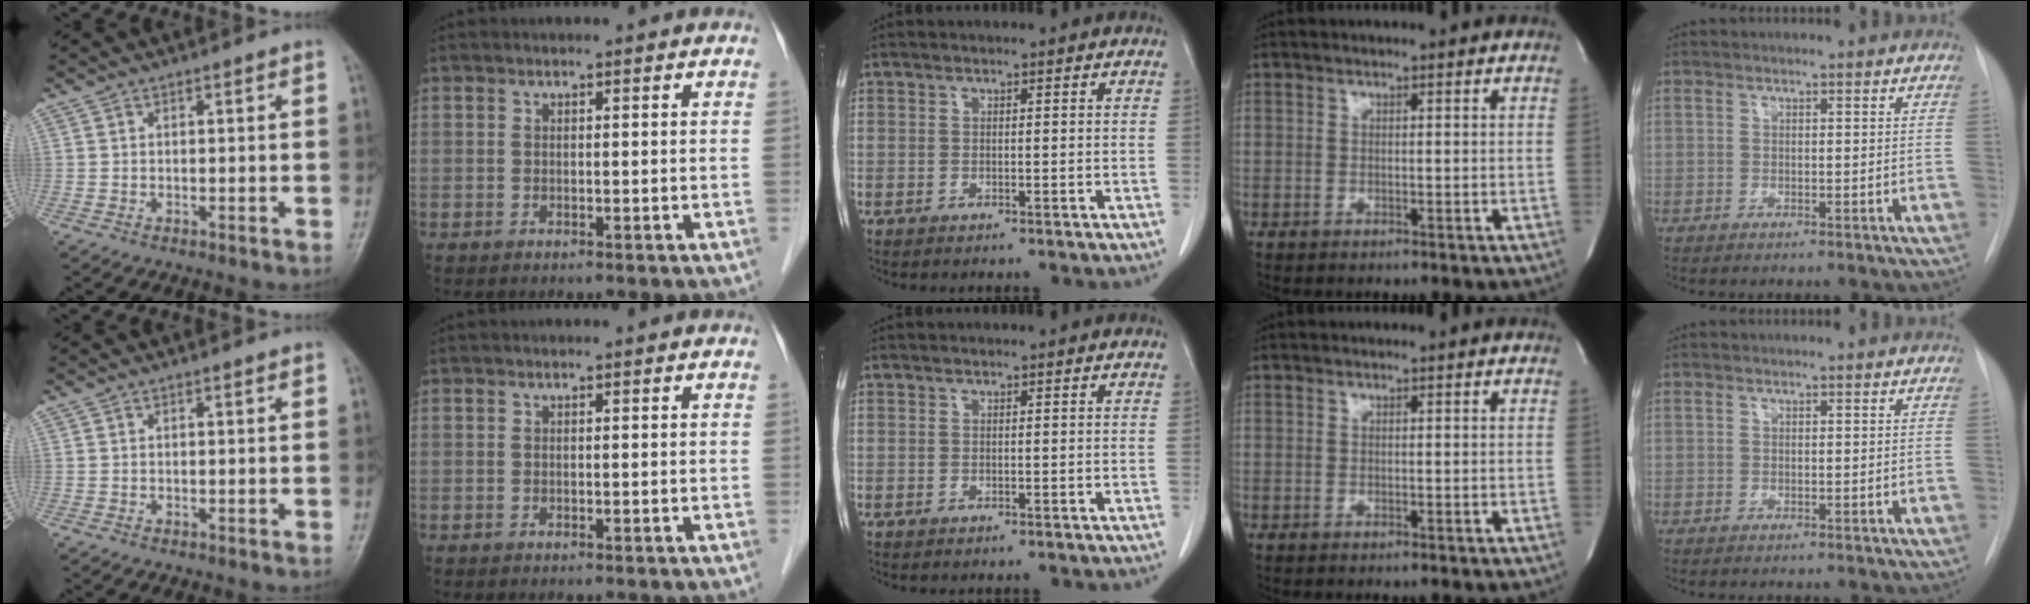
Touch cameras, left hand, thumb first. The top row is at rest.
{}